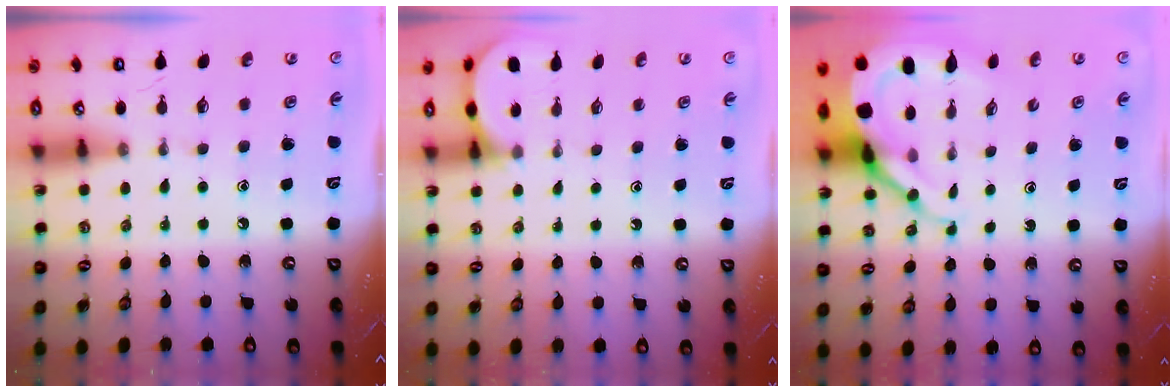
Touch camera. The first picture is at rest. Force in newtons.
{"total": 3.9, "press": 3.9, "slide": 0.5}
{"total": 9.9, "press": 9.8, "slide": 1.0}